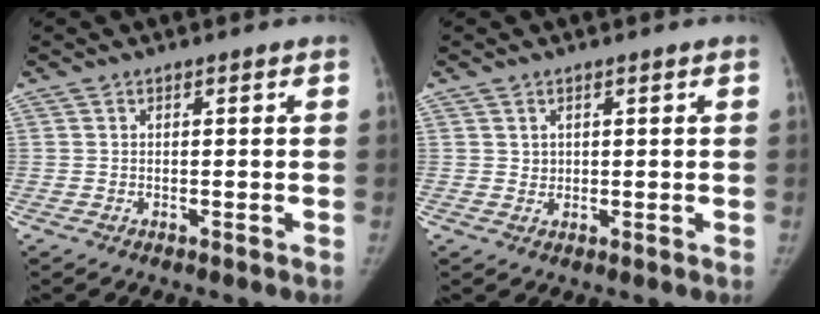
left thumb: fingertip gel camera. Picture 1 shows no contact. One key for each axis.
{"total": 1.2, "fx": 0.8, "fy": 0.9, "fz": 0.4, "tx": 0.005, "ty": -0.005, "tz": 0.013}